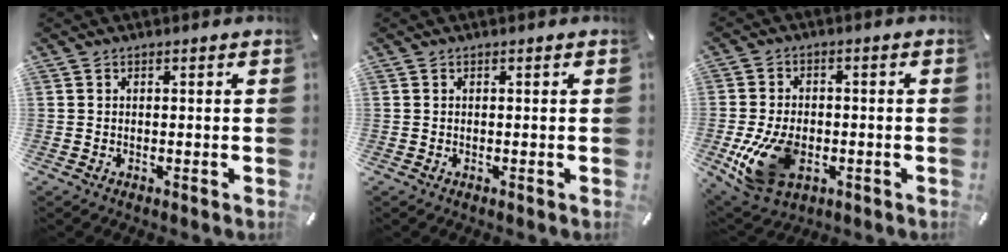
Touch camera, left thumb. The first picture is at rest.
{"total": 0.0}
{"total": 13.4, "force": [-3.6, 9.3, 9.0], "torque": [-0.189, 0.002, -0.059]}